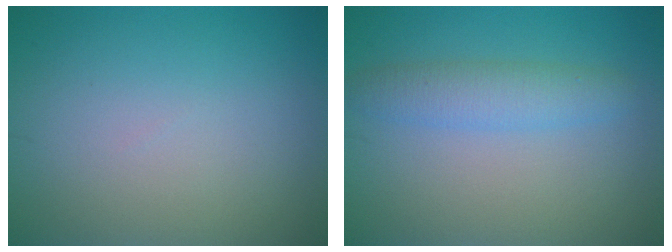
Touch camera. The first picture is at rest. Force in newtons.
{"total": 2.9, "press": 2.9, "slide": 0.1}